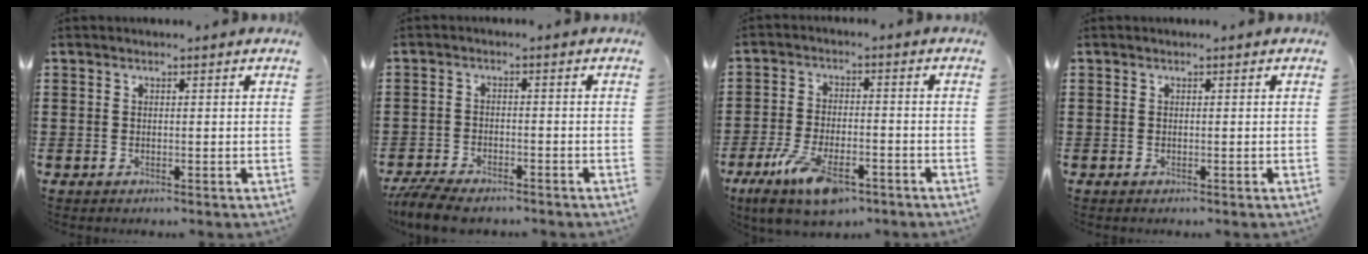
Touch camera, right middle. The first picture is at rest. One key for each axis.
{"total": 4.6, "fx": -4.3, "fy": 0.7, "fz": 1.3, "tx": -0.042, "ty": -0.006, "tz": -0.090}
{"total": 9.4, "fx": -5.8, "fy": 3.4, "fz": 6.5, "tx": -0.138, "ty": -0.003, "tz": -0.106}
{"total": 0.0}